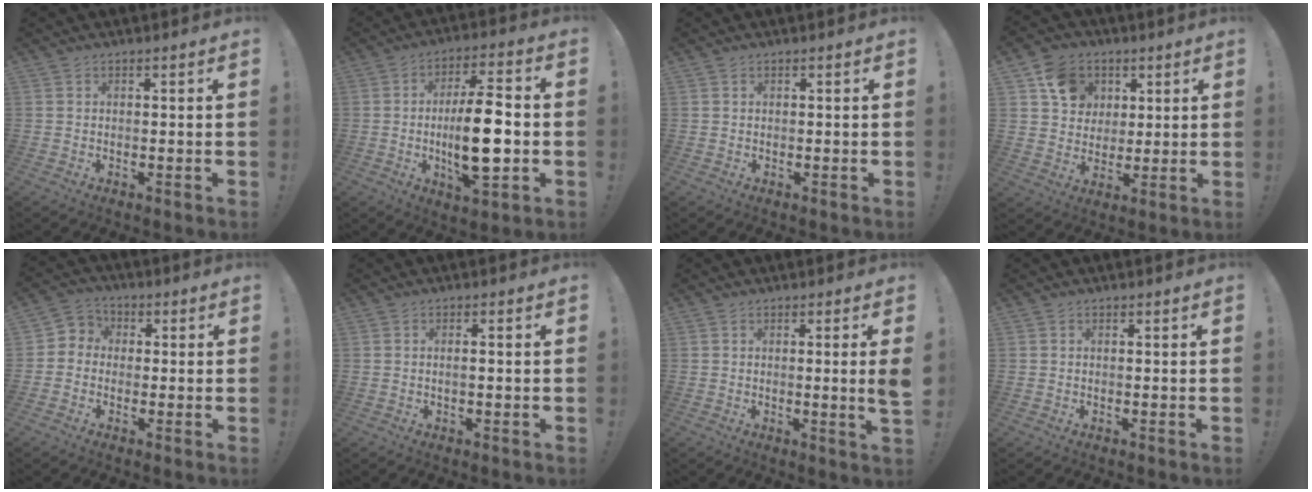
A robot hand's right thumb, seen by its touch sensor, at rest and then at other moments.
{"total": 16.4, "force": [-2.0, 5.2, 15.5], "torque": [-0.281, 0.003, -0.041]}
{"total": 0.0}
{"total": 11.8, "force": [5.0, 9.9, 4.0], "torque": [-0.051, -0.020, 0.100]}
{"total": 5.0, "force": [-1.8, 4.5, 1.3], "torque": [-0.018, 0.020, -0.032]}
{"total": 1.9, "force": [-0.2, 0.3, 1.8], "torque": [-0.031, 0.000, -0.006]}
{"total": 4.5, "force": [0.7, -0.5, 4.4], "torque": [-0.066, -0.011, 0.008]}
{"total": 0.0}